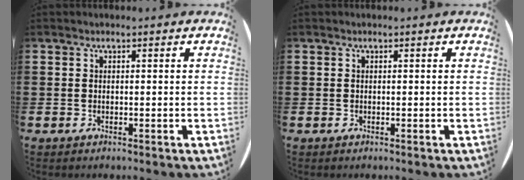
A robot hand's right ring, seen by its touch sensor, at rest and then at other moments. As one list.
[{"total": 0.0}]